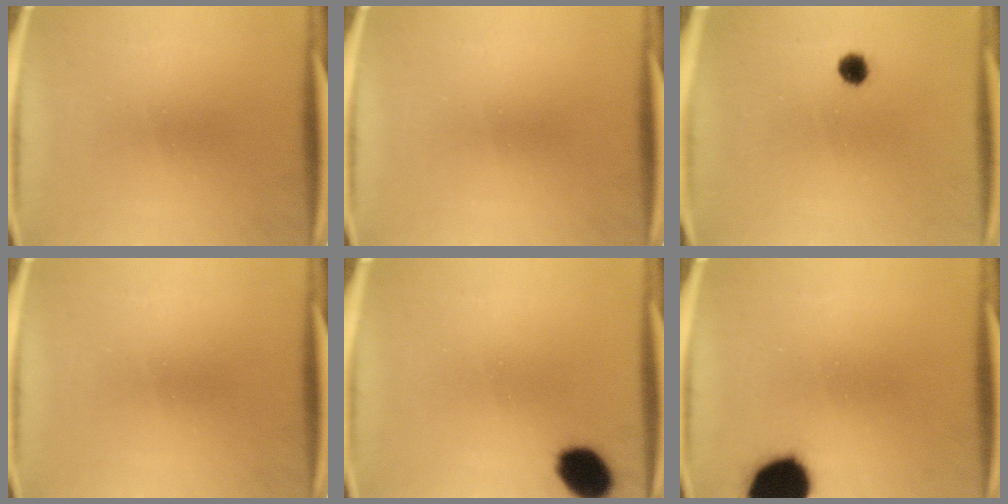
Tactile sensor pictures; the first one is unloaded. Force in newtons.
{"total": 0.0}
{"total": 2.4}
{"total": 0.0}
{"total": 8.8}
{"total": 16.0}